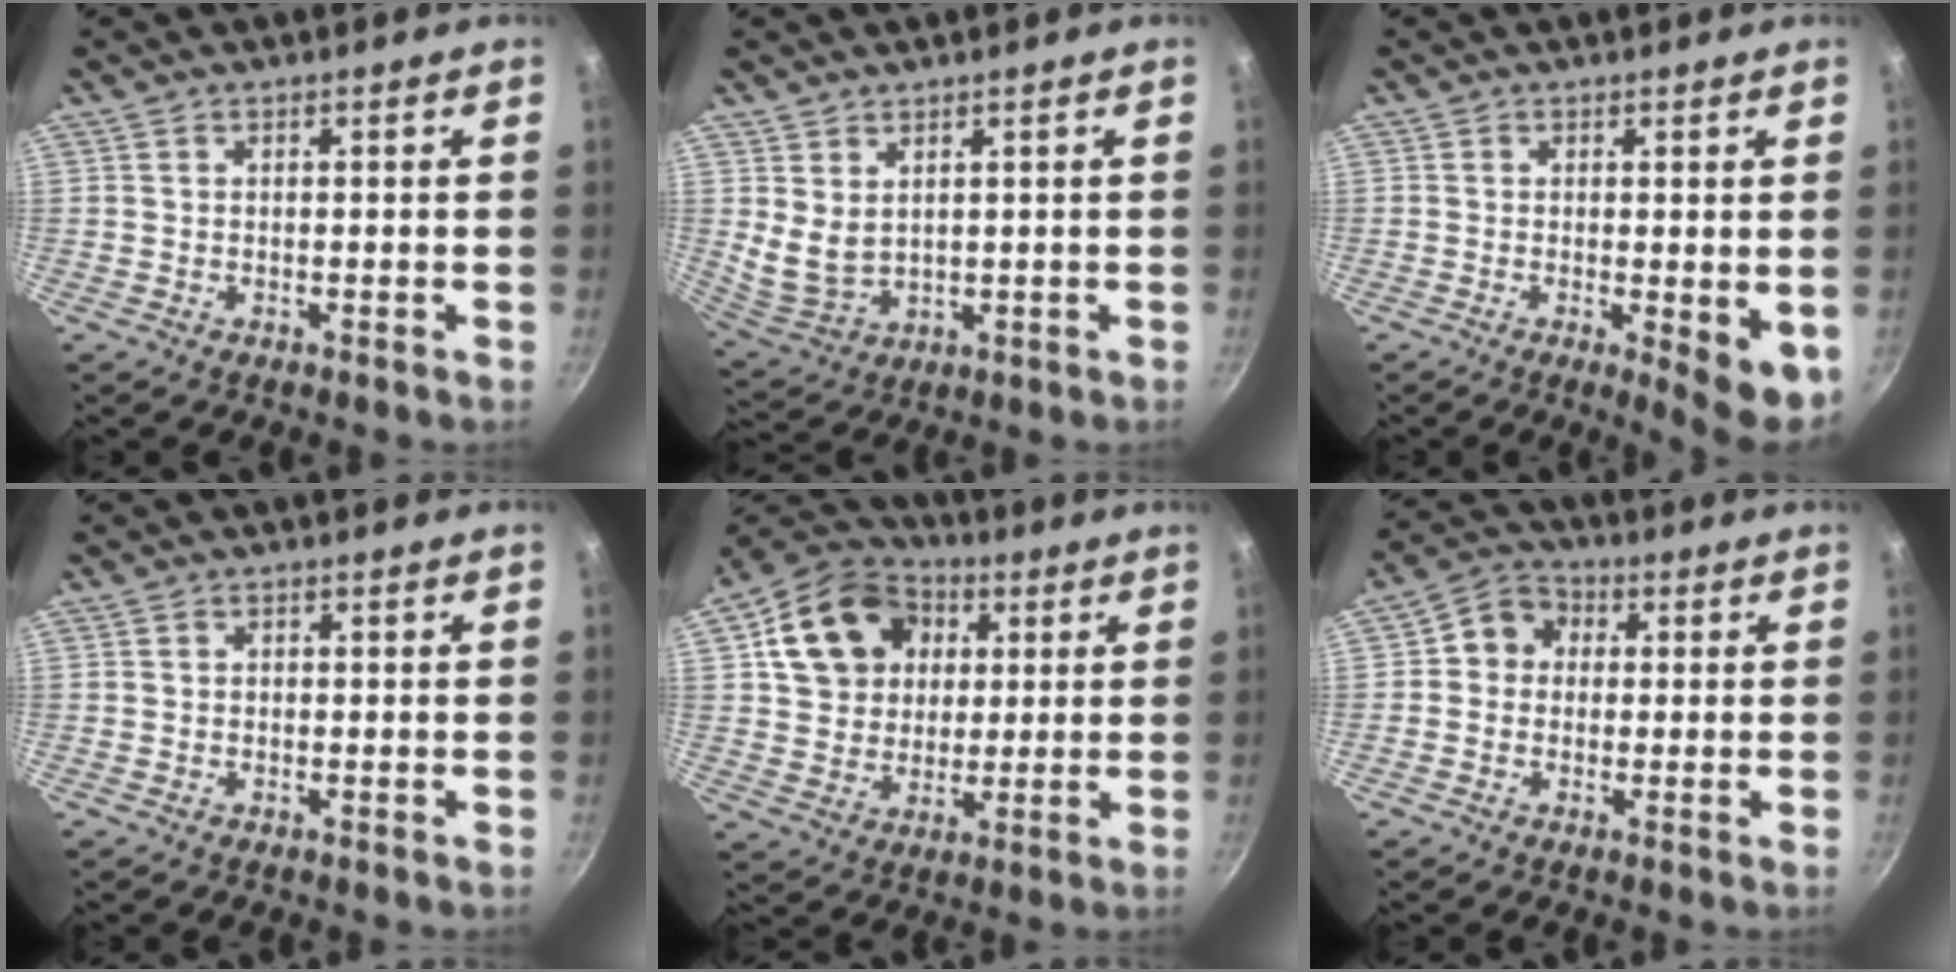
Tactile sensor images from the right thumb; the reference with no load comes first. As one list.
[{"total": 5.8, "force": [2.3, 3.8, 3.6], "torque": [-0.061, -0.028, 0.060]}, {"total": 6.5, "force": [-0.9, 2.0, 6.1], "torque": [-0.071, -0.010, -0.008]}, {"total": 0.7, "force": [-0.2, 0.6, 0.2], "torque": [-0.003, 0.003, -0.006]}, {"total": 16.9, "force": [4.9, 13.6, 8.8], "torque": [-0.137, 0.015, 0.081]}, {"total": 6.5, "force": [0.4, 5.8, 2.9], "torque": [-0.017, 0.015, -0.012]}]